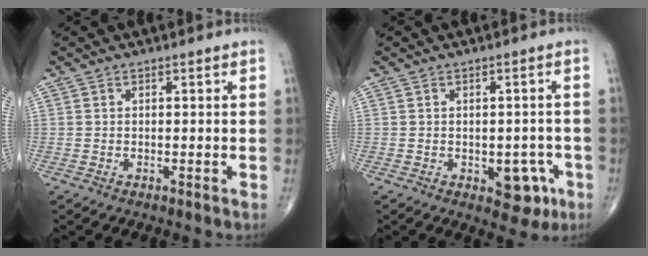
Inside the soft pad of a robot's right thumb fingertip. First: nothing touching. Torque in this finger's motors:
{"motor_torque": [2.93, 2.07, 0.18, -0.43, 0.00]}